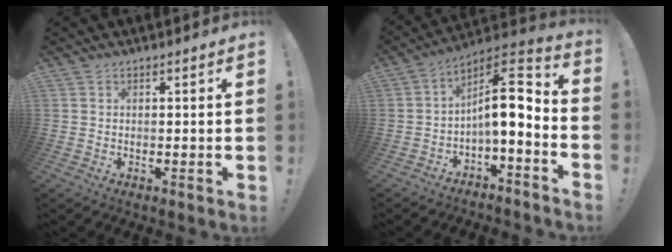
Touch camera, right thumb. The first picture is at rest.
{"total": 10.6, "force": [-0.2, 3.9, 9.9], "torque": [-0.154, -0.007, -0.005]}